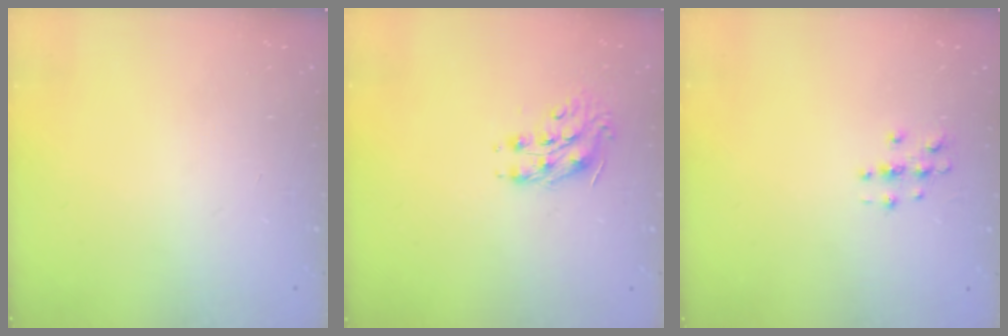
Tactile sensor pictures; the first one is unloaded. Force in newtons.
{"total": 9.3, "press": 9.3, "slide": 0.2}
{"total": 2.8, "press": 2.8, "slide": 0.3}